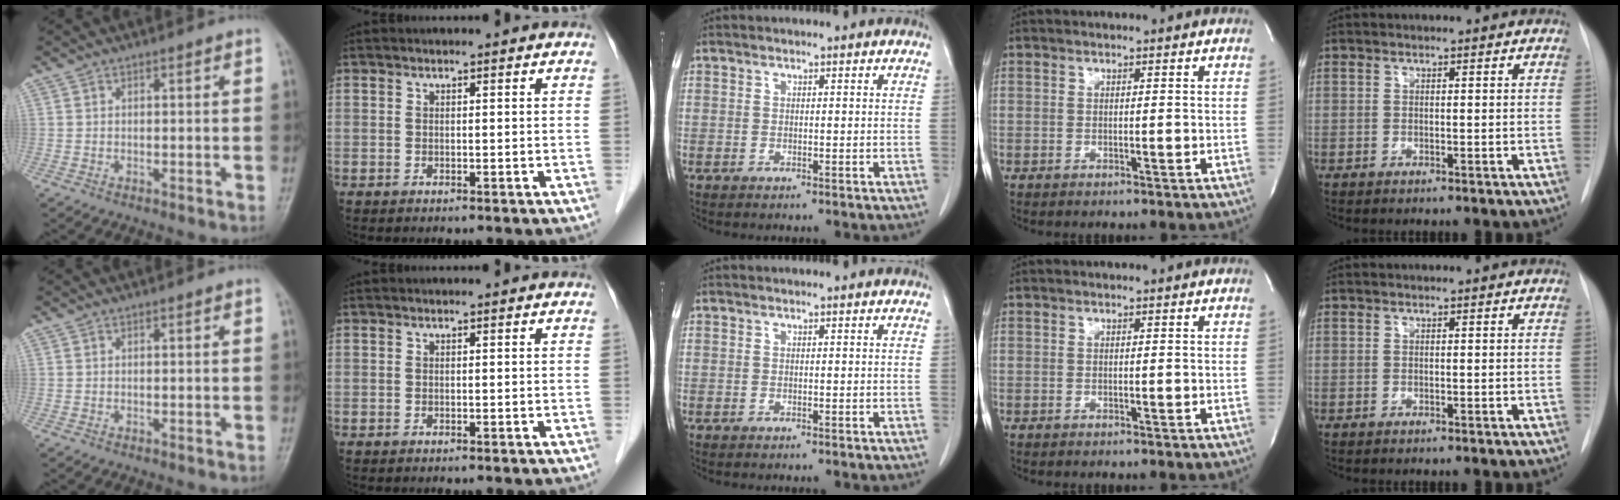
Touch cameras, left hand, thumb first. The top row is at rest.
{}